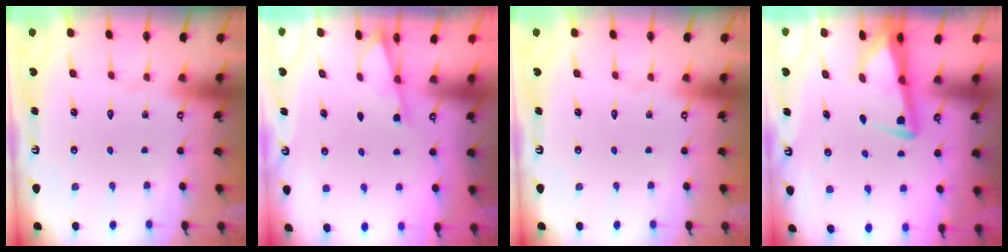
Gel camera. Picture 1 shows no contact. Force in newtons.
{"total": 1.2, "press": 1.2, "slide": 0.3}
{"total": 0.0}
{"total": 3.6, "press": 3.6, "slide": 0.6}